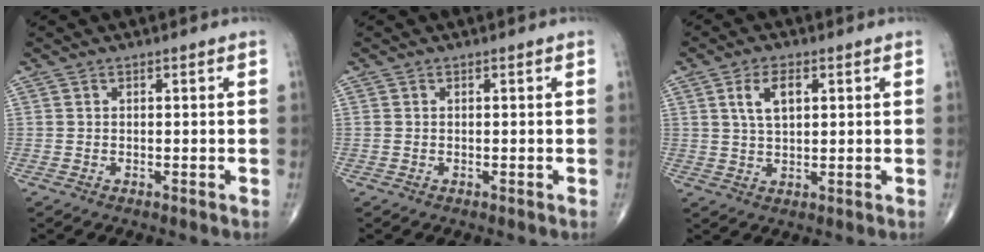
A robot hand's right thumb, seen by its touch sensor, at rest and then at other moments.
{"total": 0.0}
{"total": 5.5, "force": [1.9, 2.8, 4.4], "torque": [-0.075, -0.004, 0.037]}